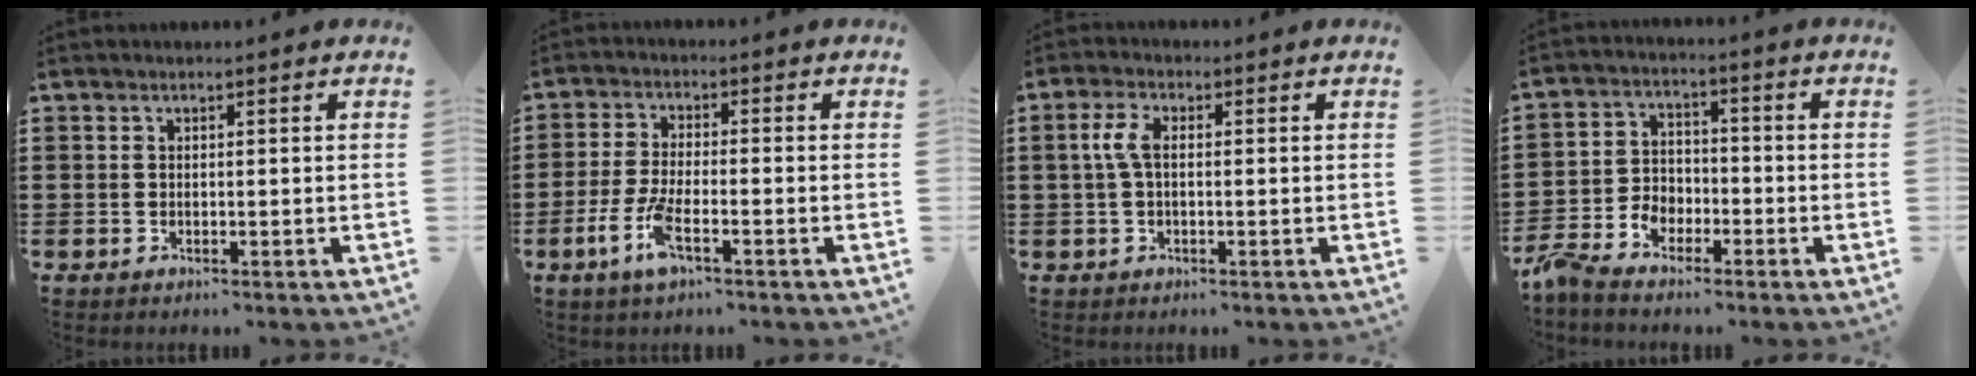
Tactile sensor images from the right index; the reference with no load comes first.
{"total": 5.9, "force": [-3.0, 1.4, 4.8], "torque": [-0.114, -0.015, -0.058]}
{"total": 3.7, "force": [0.1, 1.6, 3.3], "torque": [-0.079, 0.001, -0.005]}
{"total": 4.4, "force": [-3.2, 2.6, 1.4], "torque": [-0.052, 0.005, -0.070]}